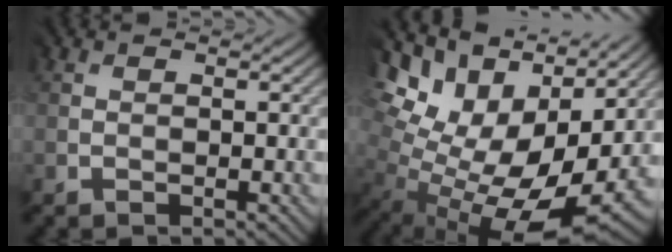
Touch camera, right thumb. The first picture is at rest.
{"total": 14.7, "force": [3.2, 8.9, 11.2], "torque": [-0.175, 0.021, 0.104]}